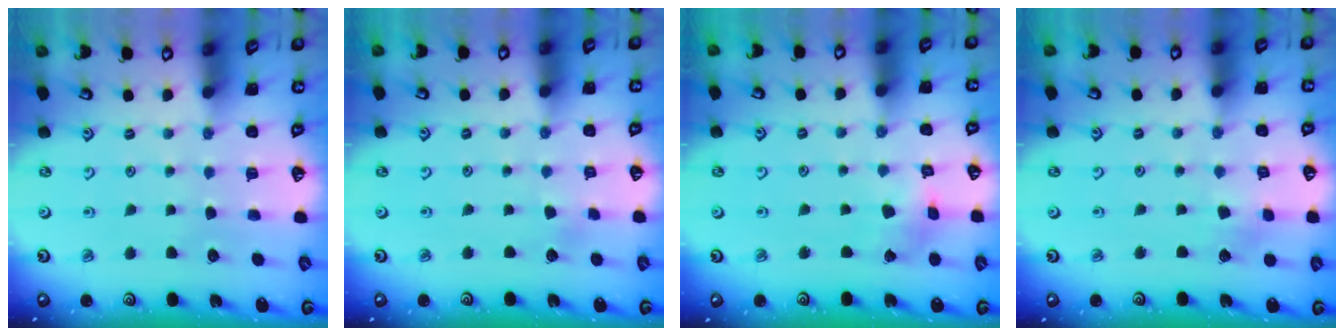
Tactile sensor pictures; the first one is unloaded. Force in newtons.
{"total": 1.7, "press": 1.7, "slide": 0.1}
{"total": 2.8, "press": 2.8, "slide": 0.5}
{"total": 2.3, "press": 2.3, "slide": 0.4}